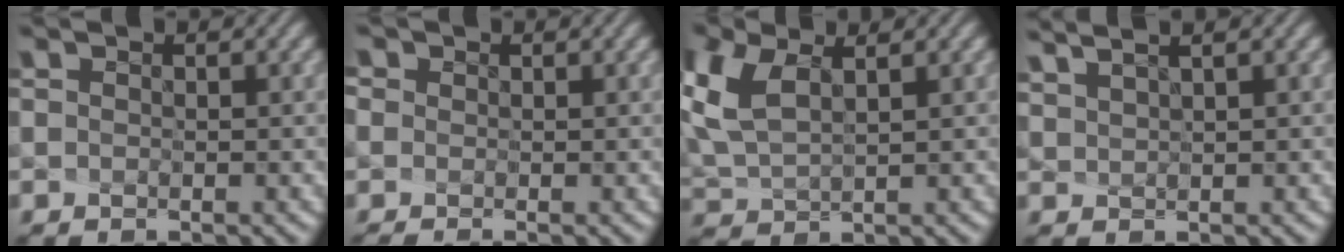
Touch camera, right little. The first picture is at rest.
{"total": 2.1, "force": [0.0, 1.7, 1.3], "torque": [-0.042, 0.007, 0.005]}
{"total": 5.1, "force": [2.0, 2.6, 3.9], "torque": [-0.138, -0.004, 0.069]}
{"total": 1.5, "force": [1.1, -1.0, -0.2], "torque": [-0.008, -0.007, 0.049]}